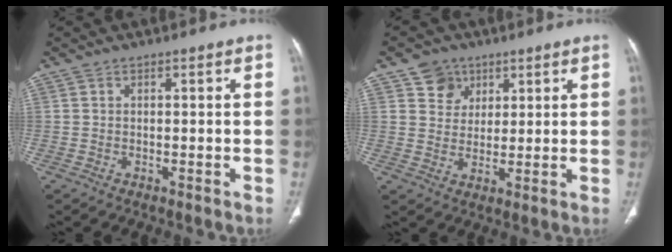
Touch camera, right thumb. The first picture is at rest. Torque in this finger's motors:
{"motor_torque": [-0.05, 1.99, -0.21, 0.08, 0.08]}